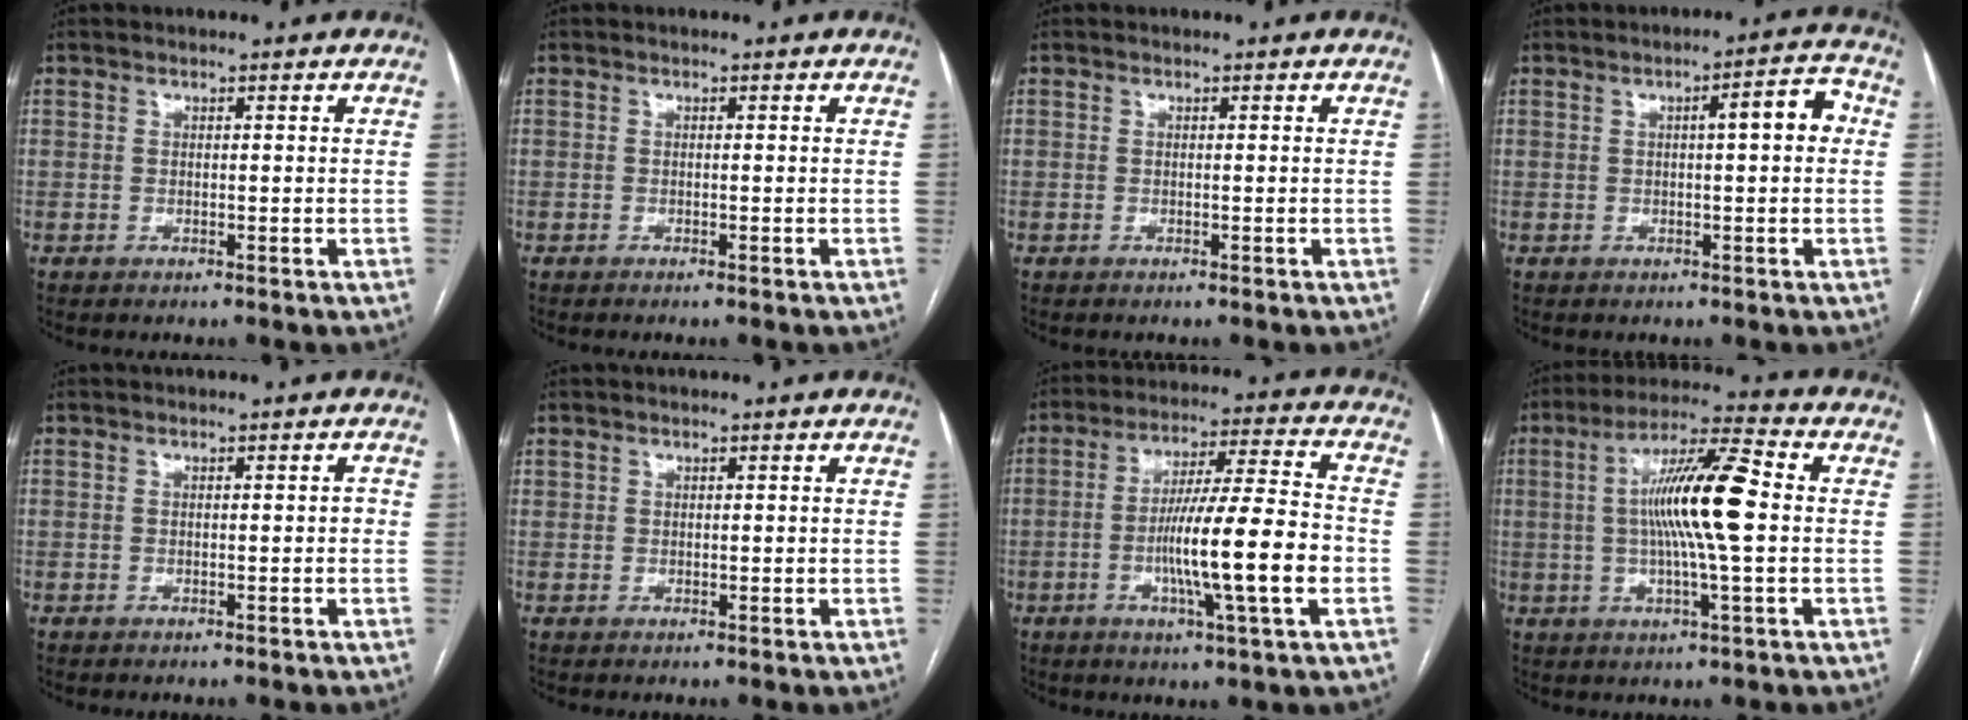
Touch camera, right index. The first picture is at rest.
{"total": 0.0}
{"total": 0.0}
{"total": 5.9, "force": [1.0, 1.1, 5.7], "torque": [-0.079, 0.024, 0.011]}
{"total": 1.2, "force": [-0.1, 0.4, 1.1], "torque": [-0.015, 0.006, 0.001]}
{"total": 0.8, "force": [0.4, 0.5, 0.3], "torque": [0.000, 0.001, 0.007]}
{"total": 14.9, "force": [-3.3, -0.1, 14.5], "torque": [-0.249, -0.003, -0.061]}
{"total": 13.1, "force": [0.6, 0.7, 13.1], "torque": [-0.236, 0.012, 0.006]}